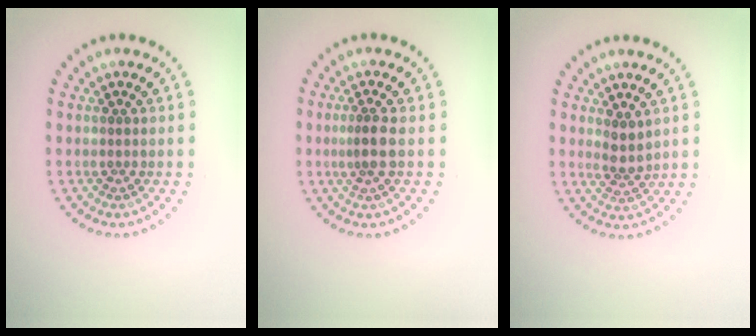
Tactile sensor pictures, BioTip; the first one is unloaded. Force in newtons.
{"total": 2.0, "press": 1.6, "slide": 1.2}
{"total": 1.8, "press": 1.6, "slide": 0.9}